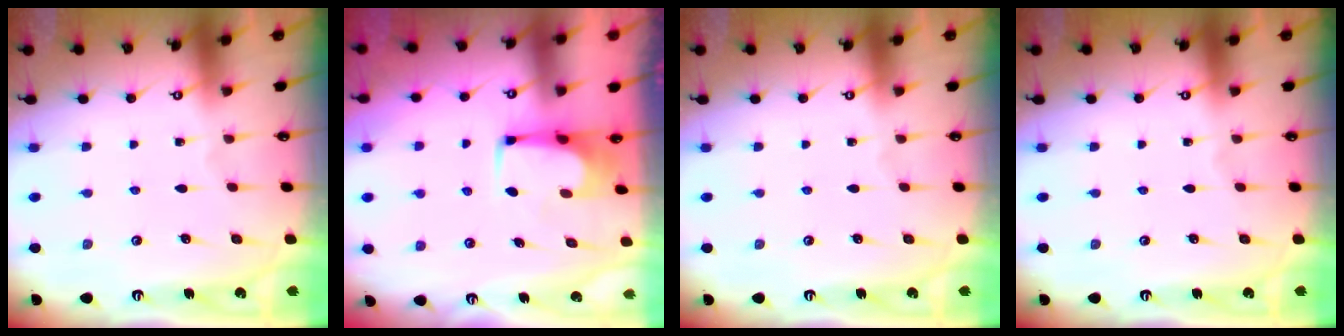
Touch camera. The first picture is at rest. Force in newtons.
{"total": 1.6, "press": 1.5, "slide": 0.3}
{"total": 0.0}
{"total": 0.0}